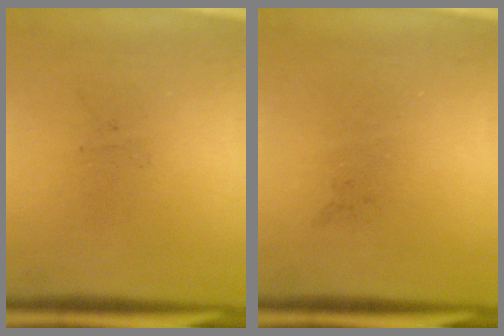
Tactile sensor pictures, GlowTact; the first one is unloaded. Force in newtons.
{"total": 0.0}